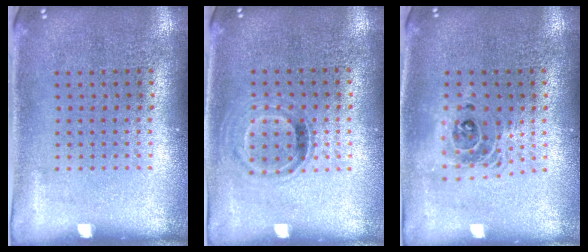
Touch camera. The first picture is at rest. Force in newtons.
{"total": 0.9, "press": 0.8, "slide": 0.4}
{"total": 1.5, "press": 1.2, "slide": 0.8}